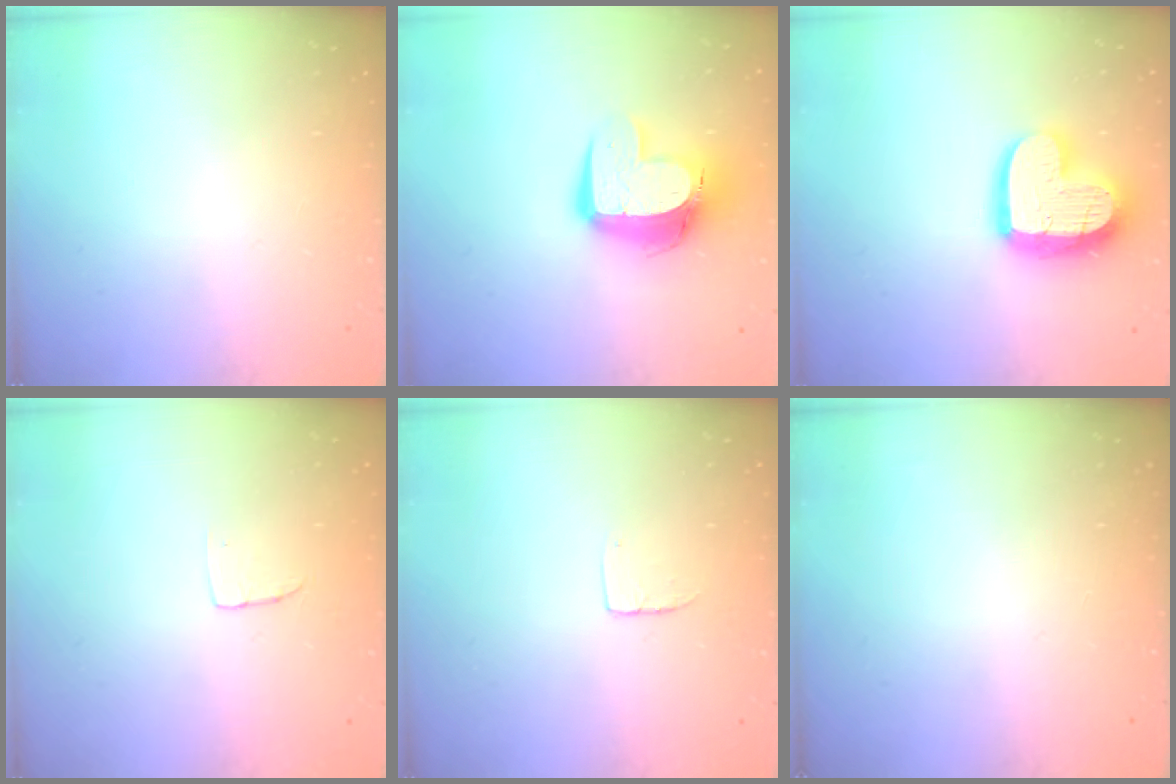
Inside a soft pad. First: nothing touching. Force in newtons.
{"total": 12.9, "press": 12.9, "slide": 1.1}
{"total": 18.3, "press": 18.2, "slide": 1.9}
{"total": 2.9, "press": 2.9, "slide": 0.1}
{"total": 3.8, "press": 3.8, "slide": 0.2}
{"total": 0.0}